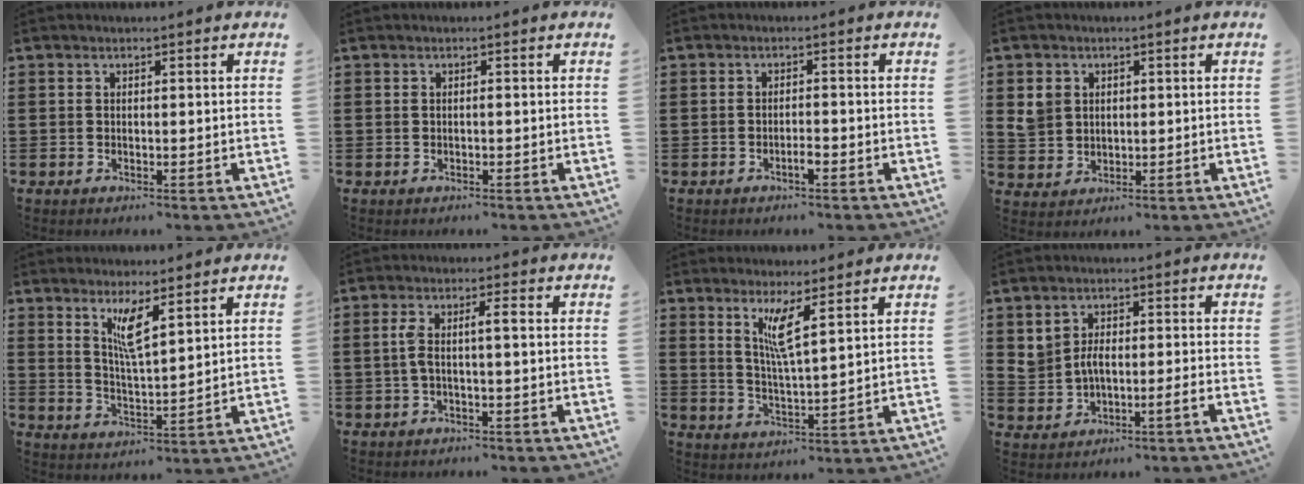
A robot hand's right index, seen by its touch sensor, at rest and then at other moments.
{"total": 0.0}
{"total": 1.5, "force": [-1.0, 0.3, 1.1], "torque": [-0.022, -0.002, -0.018]}
{"total": 3.1, "force": [0.9, 2.8, 1.2], "torque": [-0.036, 0.011, 0.015]}
{"total": 4.9, "force": [2.9, 0.6, 3.9], "torque": [-0.078, -0.001, 0.048]}
{"total": 3.7, "force": [-0.4, 0.5, 3.7], "torque": [-0.084, -0.001, -0.015]}
{"total": 4.8, "force": [2.7, -0.1, 4.0], "torque": [-0.088, -0.001, 0.045]}
{"total": 3.2, "force": [-0.5, 1.8, 2.6], "torque": [-0.064, 0.004, -0.015]}